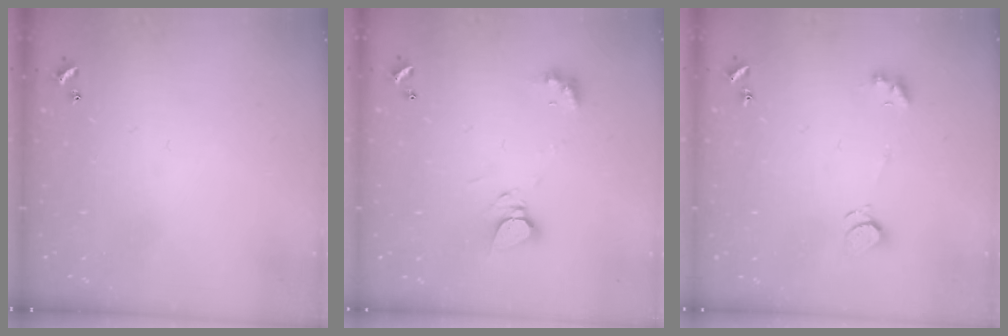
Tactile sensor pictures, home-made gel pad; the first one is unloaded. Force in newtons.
{"total": 6.5, "press": 6.5, "slide": 0.8}
{"total": 2.3, "press": 2.3, "slide": 0.4}